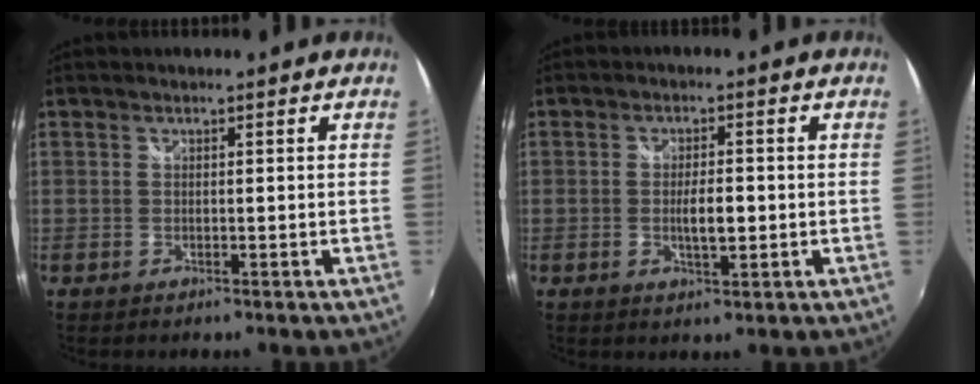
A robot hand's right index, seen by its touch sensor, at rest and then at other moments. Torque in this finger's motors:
{"motor_torque": [0.76, -0.15, 0.32, 0.08]}